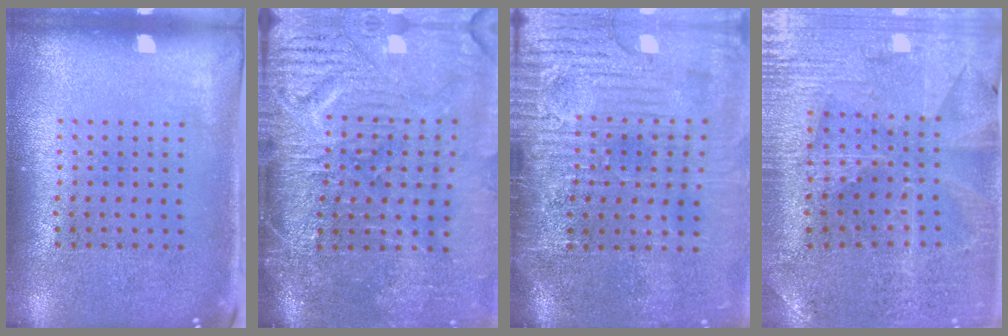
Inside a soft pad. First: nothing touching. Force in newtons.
{"total": 4.8, "press": 3.9, "slide": 2.7}
{"total": 4.6, "press": 4.0, "slide": 2.3}
{"total": 1.7, "press": 1.7, "slide": 0.3}